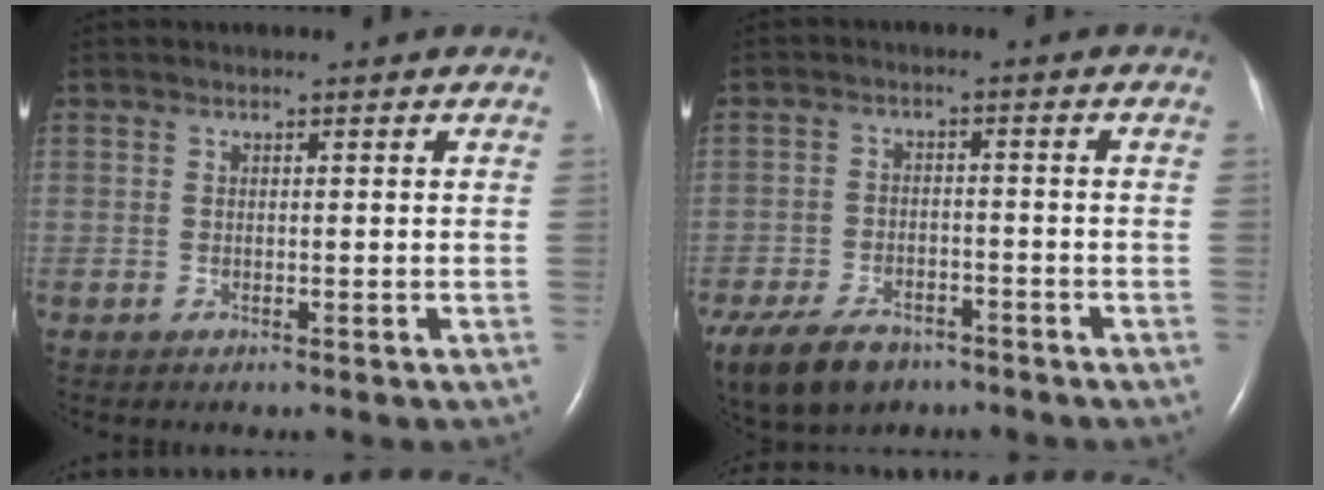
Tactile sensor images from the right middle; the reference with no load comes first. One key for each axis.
{"total": 14.3, "fx": -9.6, "fy": 8.3, "fz": 6.7, "tx": -0.187, "ty": -0.024, "tz": -0.149}